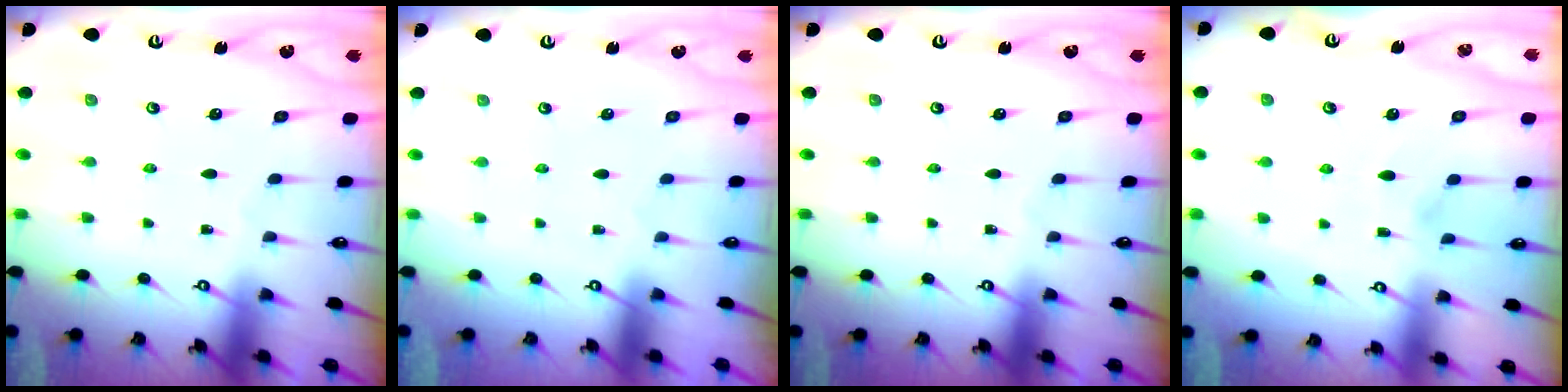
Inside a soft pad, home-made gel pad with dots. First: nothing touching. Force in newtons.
{"total": 1.5, "press": 1.4, "slide": 0.6}
{"total": 0.0}
{"total": 1.2, "press": 0.8, "slide": 0.9}